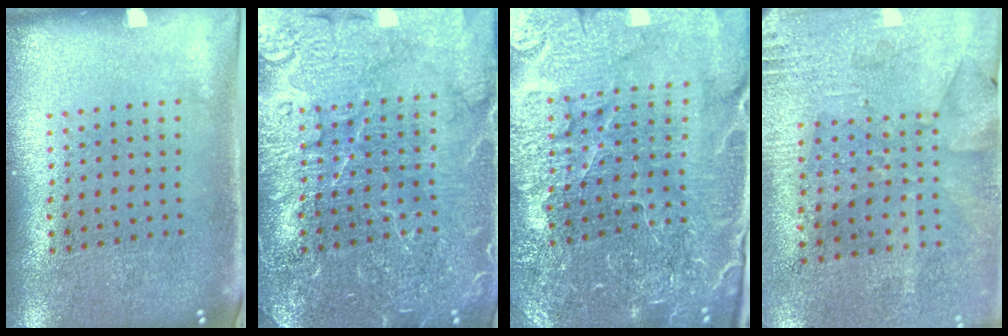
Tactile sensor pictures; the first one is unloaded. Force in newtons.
{"total": 4.7, "press": 4.7, "slide": 0.7}
{"total": 4.6, "press": 4.4, "slide": 1.1}
{"total": 2.7, "press": 2.2, "slide": 1.5}